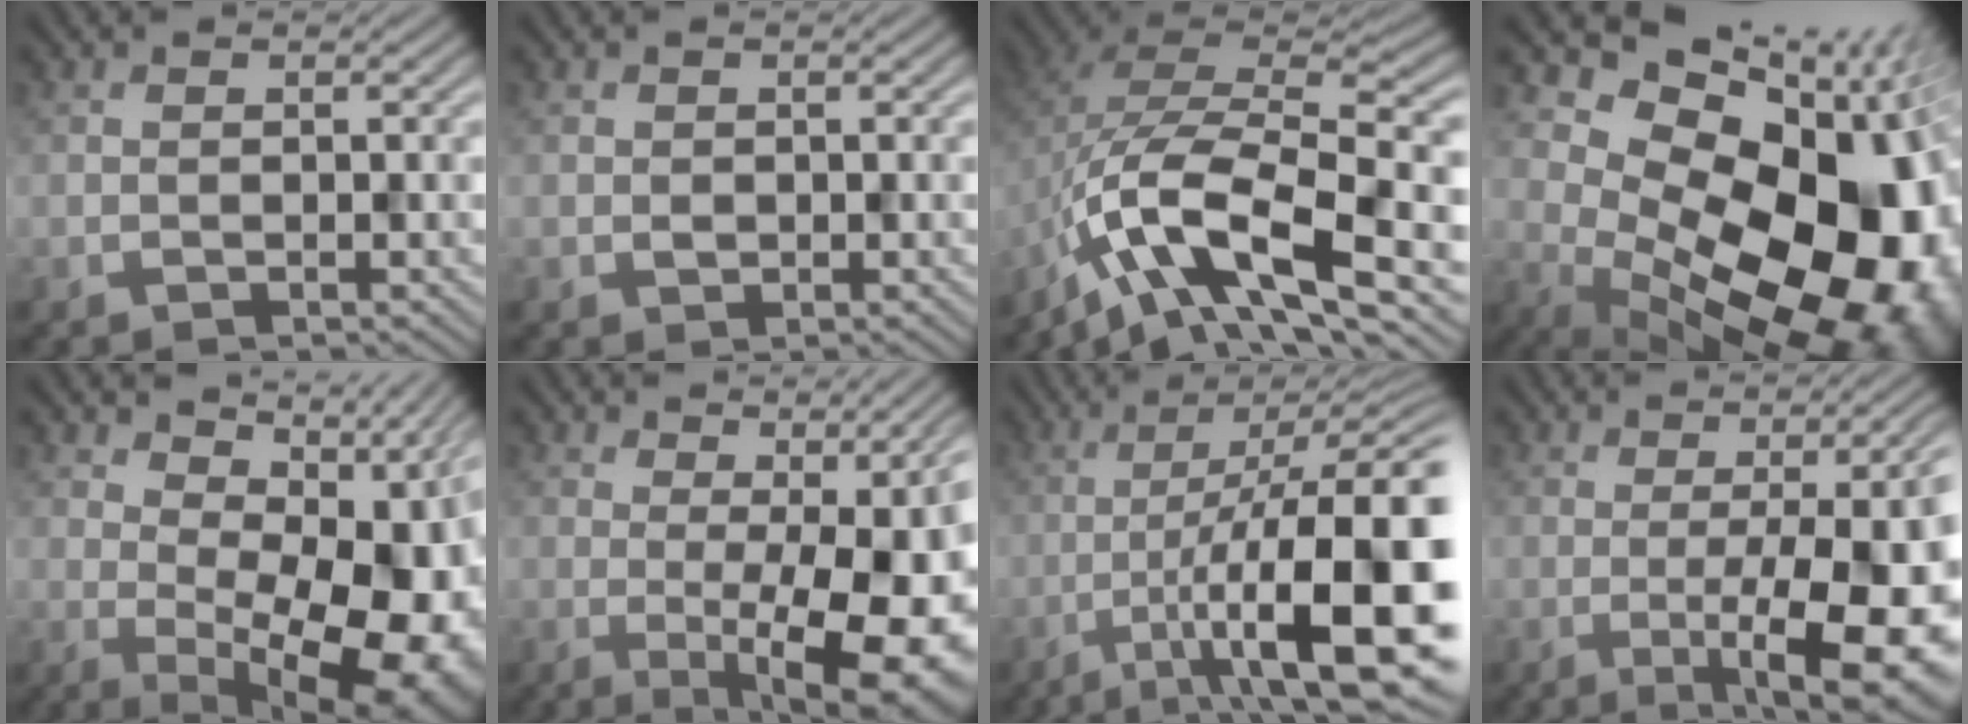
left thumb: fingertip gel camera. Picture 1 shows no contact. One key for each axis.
{"total": 0.8, "fx": 0.0, "fy": 0.7, "fz": 0.4, "tx": -0.009, "ty": -0.004, "tz": -0.001}
{"total": 14.2, "fx": -6.1, "fy": 5.9, "fz": 11.3, "tx": -0.219, "ty": -0.004, "tz": -0.115}
{"total": 19.4, "fx": 0.4, "fy": 12.6, "fz": 14.7, "tx": -0.188, "ty": -0.036, "tz": 0.046}
{"total": 16.4, "fx": 0.5, "fy": 8.9, "fz": 13.7, "tx": -0.166, "ty": -0.013, "tz": 0.037}
{"total": 13.8, "fx": -0.7, "fy": 3.9, "fz": 13.2, "tx": -0.162, "ty": 0.006, "tz": 0.004}
{"total": 17.5, "fx": -5.9, "fy": 4.5, "fz": 15.9, "tx": -0.236, "ty": -0.005, "tz": -0.089}
{"total": 15.2, "fx": -2.2, "fy": 4.6, "fz": 14.4, "tx": -0.162, "ty": 0.000, "tz": -0.026}